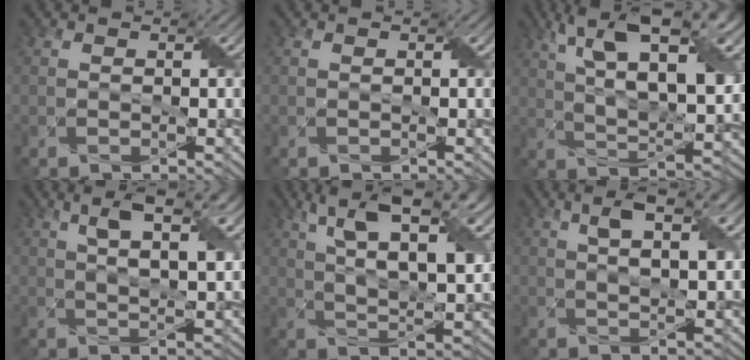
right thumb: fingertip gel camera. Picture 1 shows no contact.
{"total": 0.0}
{"total": 15.0, "force": [6.6, 5.7, 12.2], "torque": [-0.212, 0.017, 0.103]}
{"total": 7.9, "force": [3.1, 2.7, 6.7], "torque": [-0.114, 0.008, 0.043]}
{"total": 13.0, "force": [5.6, 4.8, 10.7], "torque": [-0.189, 0.011, 0.085]}
{"total": 5.8, "force": [2.0, 2.0, 5.0], "torque": [-0.085, 0.011, 0.030]}